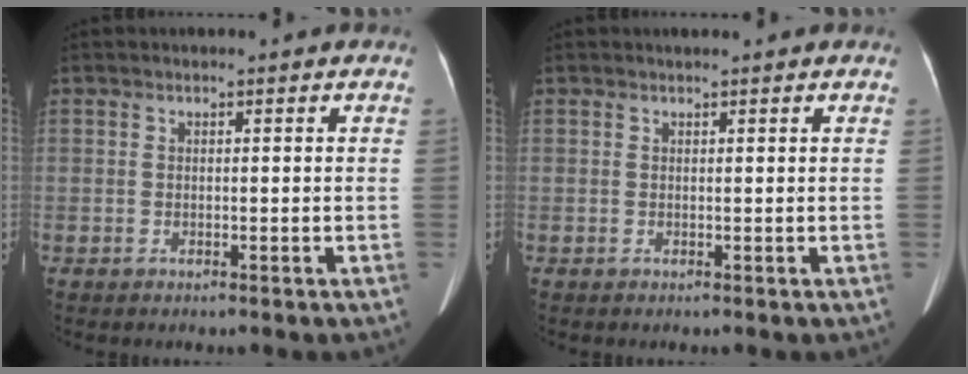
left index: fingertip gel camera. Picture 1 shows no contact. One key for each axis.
{"total": 1.5, "fx": 1.3, "fy": 0.2, "fz": 0.8, "tx": -0.008, "ty": 0.017, "tz": 0.019}